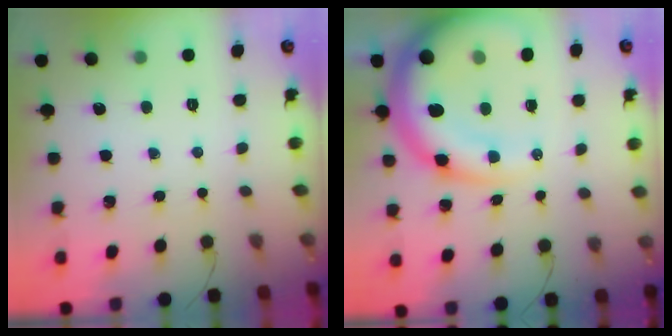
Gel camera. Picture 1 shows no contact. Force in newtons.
{"total": 20.5, "press": 20.0, "slide": 4.7}